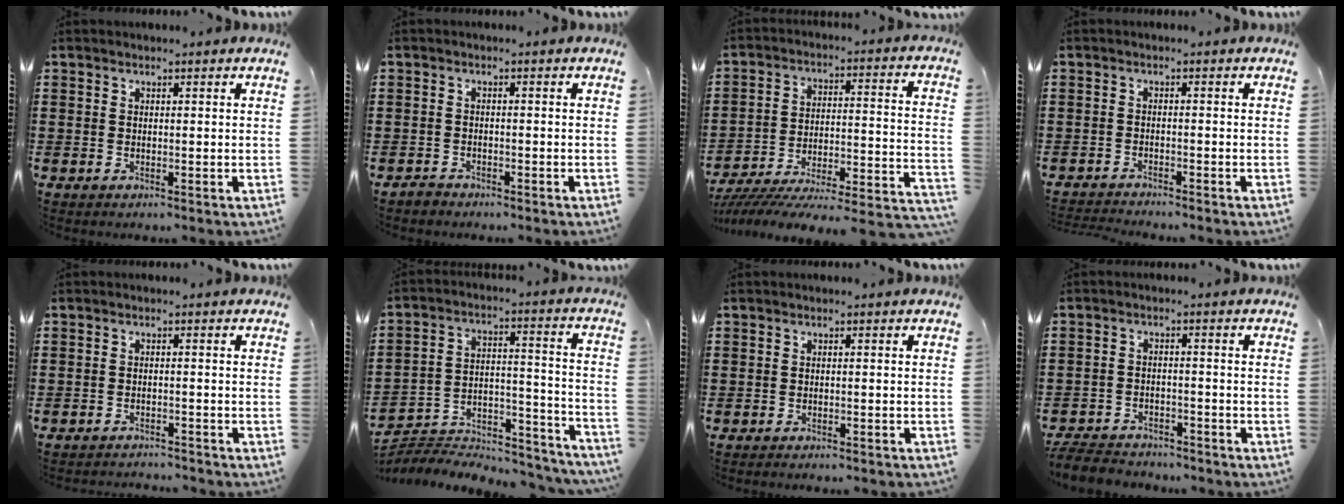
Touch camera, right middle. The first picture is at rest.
{"total": 1.4, "force": [-1.3, 0.6, -0.1], "torque": [-0.002, 0.006, -0.030]}
{"total": 4.2, "force": [-3.7, 0.4, 1.9], "torque": [-0.032, -0.023, -0.081]}
{"total": 2.0, "force": [-2.0, 0.1, -0.1], "torque": [-0.004, 0.000, -0.042]}
{"total": 2.1, "force": [-2.1, 0.1, -0.1], "torque": [-0.005, 0.003, -0.046]}
{"total": 4.7, "force": [-4.5, 1.4, 0.4], "torque": [-0.005, -0.001, -0.095]}
{"total": 1.1, "force": [-1.1, 0.0, 0.0], "torque": [-0.003, 0.002, -0.023]}
{"total": 4.9, "force": [-4.8, 1.2, 0.5], "torque": [-0.018, 0.007, -0.100]}